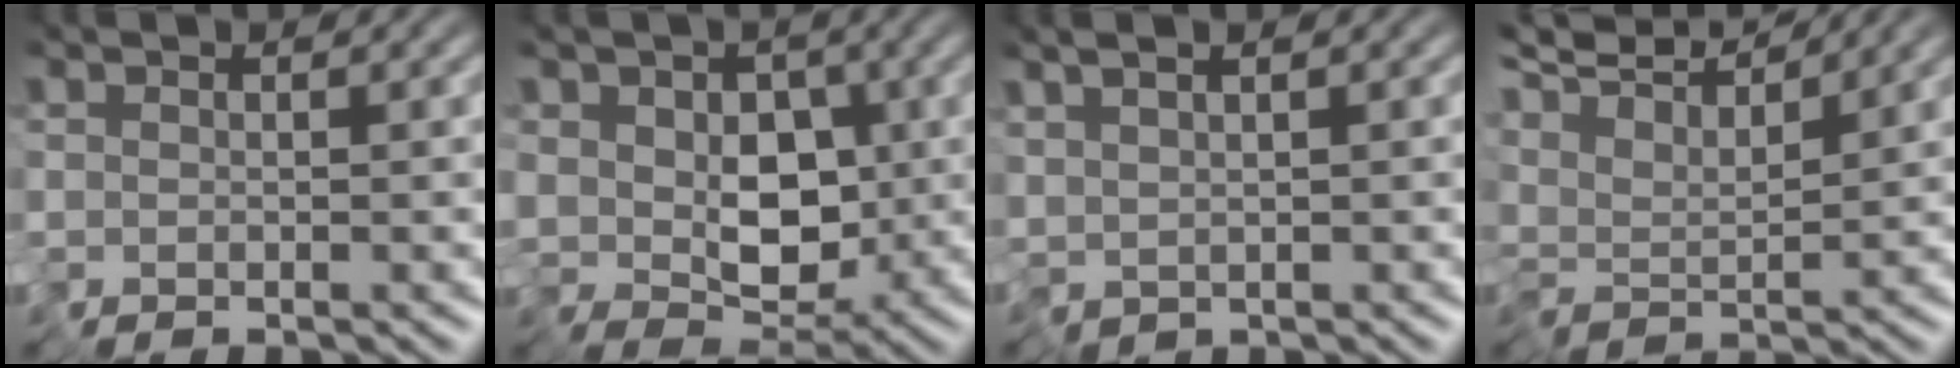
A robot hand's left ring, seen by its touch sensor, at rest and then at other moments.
{"total": 5.6, "force": [1.5, 4.1, 3.5], "torque": [-0.054, 0.006, 0.016]}
{"total": 2.1, "force": [1.3, 0.6, 1.5], "torque": [-0.041, 0.003, 0.028]}
{"total": 7.0, "force": [6.5, 0.6, 2.5], "torque": [-0.076, 0.020, 0.113]}